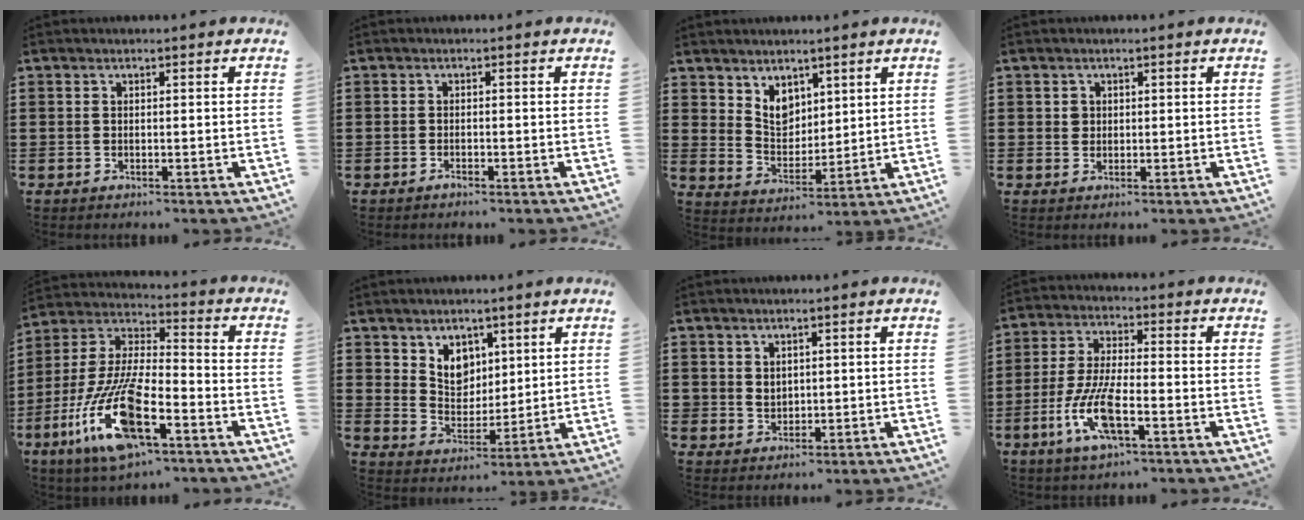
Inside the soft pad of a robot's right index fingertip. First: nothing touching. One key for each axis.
{"total": 0.7, "fx": -0.6, "fy": 0.2, "fz": 0.3, "tx": -0.009, "ty": -0.005, "tz": -0.010}
{"total": 5.4, "fx": 3.7, "fy": 3.6, "fz": 1.8, "tx": -0.051, "ty": -0.003, "tz": 0.070}
{"total": 1.1, "fx": 0.3, "fy": 1.0, "fz": 0.3, "tx": -0.008, "ty": 0.004, "tz": 0.007}
{"total": 15.5, "fx": -8.7, "fy": 4.3, "fz": 12.1, "tx": -0.263, "ty": 0.003, "tz": -0.161}
{"total": 5.8, "fx": 3.6, "fy": 4.3, "fz": 1.4, "tx": -0.052, "ty": 0.001, "tz": 0.067}
{"total": 2.0, "fx": 0.9, "fy": 1.7, "fz": 0.2, "tx": -0.010, "ty": 0.007, "tz": 0.017}
{"total": 9.1, "fx": -3.9, "fy": 2.6, "fz": 7.9, "tx": -0.179, "ty": -0.011, "tz": -0.075}